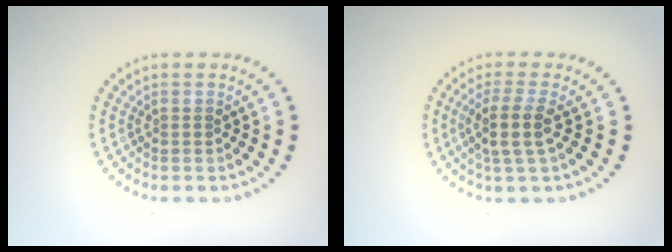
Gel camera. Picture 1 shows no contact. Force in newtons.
{"total": 2.8, "press": 2.3, "slide": 1.6}